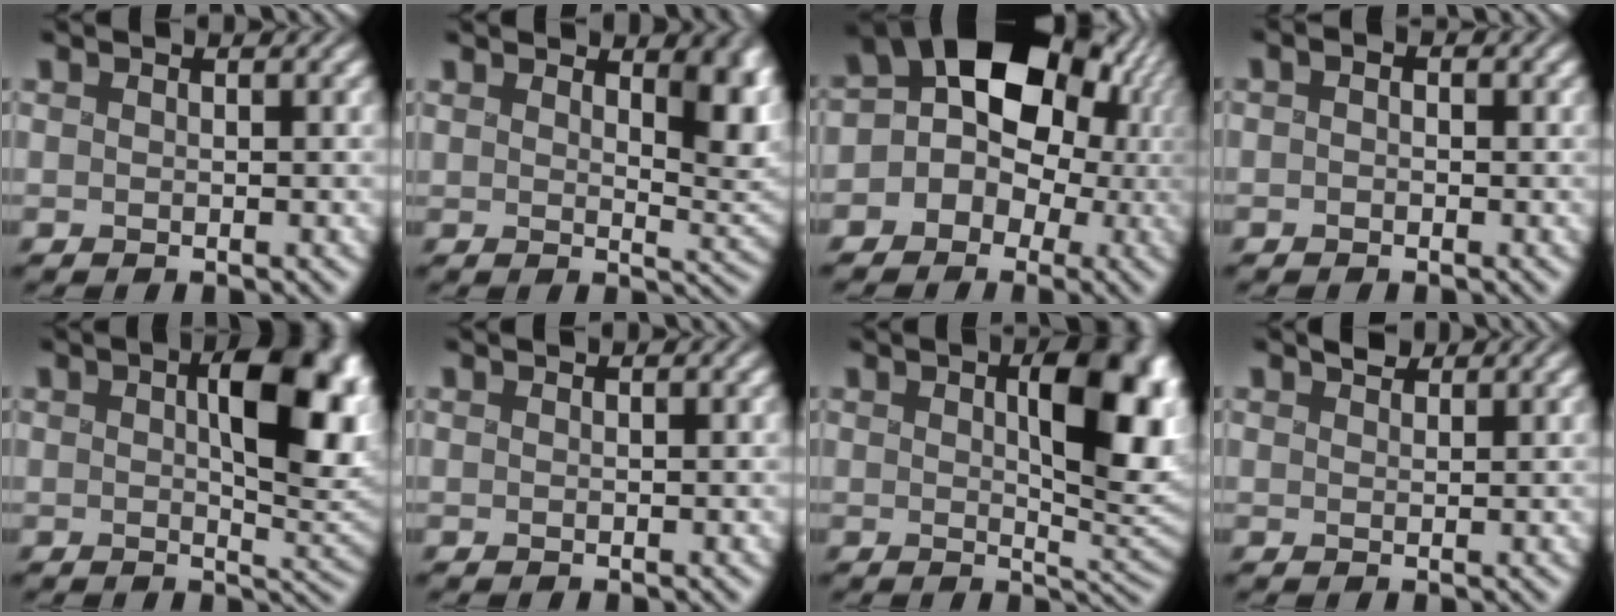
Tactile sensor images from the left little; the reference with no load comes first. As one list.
[{"total": 5.5, "force": [3.0, 2.8, 3.7], "torque": [-0.063, -0.013, 0.050]}, {"total": 16.2, "force": [3.0, 13.9, 7.9], "torque": [-0.139, 0.042, 0.008]}, {"total": 1.1, "force": [-0.6, 0.7, 0.6], "torque": [-0.011, 0.000, -0.017]}, {"total": 9.7, "force": [2.1, 4.9, 8.1], "torque": [-0.119, -0.006, 0.038]}, {"total": 0.0}, {"total": 8.9, "force": [2.2, 4.3, 7.5], "torque": [-0.107, -0.009, 0.040]}, {"total": 1.3, "force": [0.9, 0.6, 0.6], "torque": [-0.017, 0.005, 0.013]}]